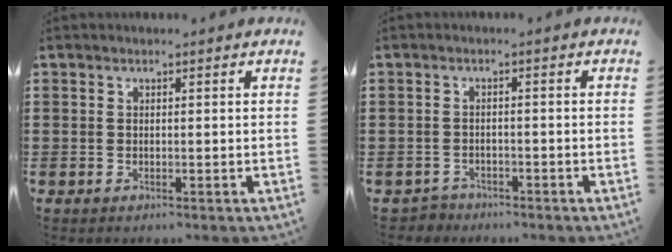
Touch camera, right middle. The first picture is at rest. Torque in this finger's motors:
{"motor_torque": [1.09, 0.26, -0.03, -0.04]}